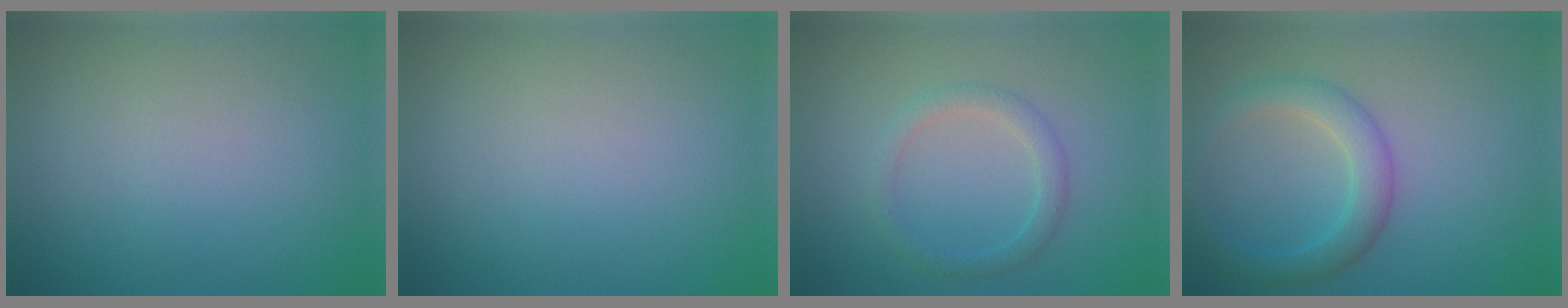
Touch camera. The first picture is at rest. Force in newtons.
{"total": 0.0}
{"total": 2.0, "press": 2.0, "slide": 0.1}
{"total": 3.5, "press": 3.5, "slide": 0.2}